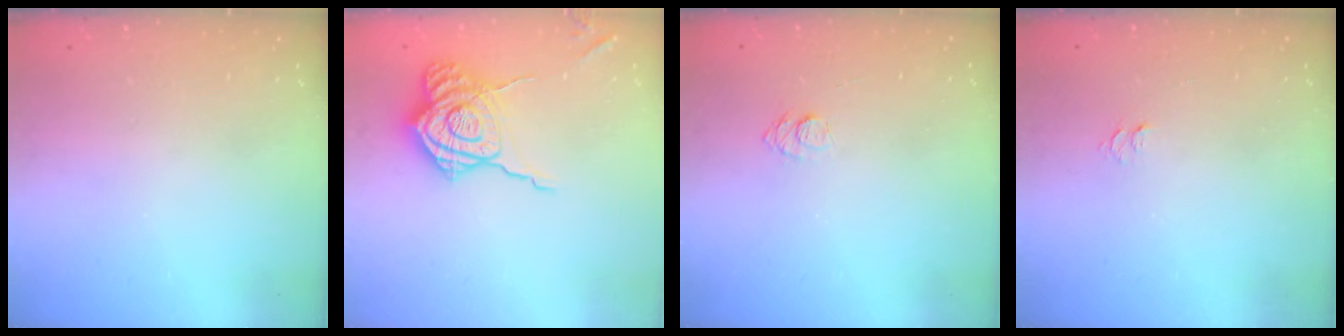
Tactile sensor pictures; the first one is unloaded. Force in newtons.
{"total": 16.6, "press": 16.5, "slide": 1.4}
{"total": 5.0, "press": 5.0, "slide": 0.5}
{"total": 3.6, "press": 3.6, "slide": 0.4}